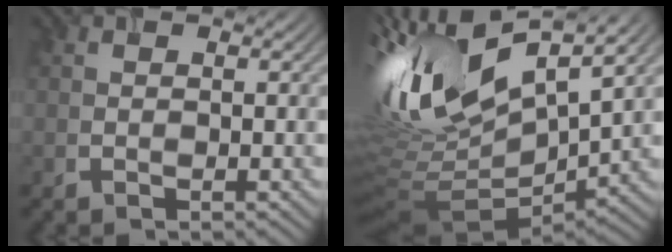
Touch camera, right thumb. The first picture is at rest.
{"total": 18.0, "force": [6.2, 6.8, 15.5], "torque": [-0.339, 0.021, 0.110]}